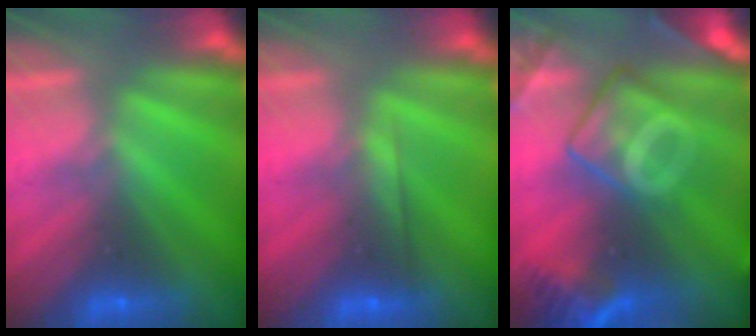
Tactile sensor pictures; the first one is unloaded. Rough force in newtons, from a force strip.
{"total": 1.9}
{"total": 7.8}